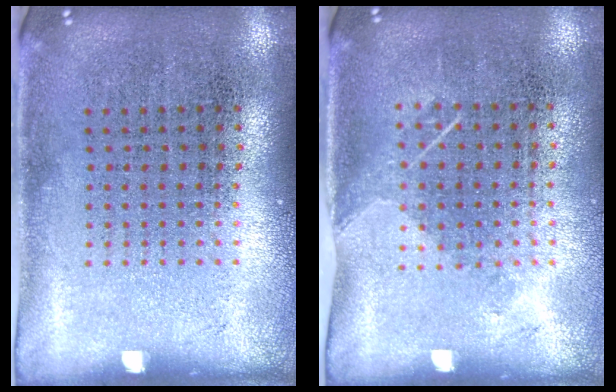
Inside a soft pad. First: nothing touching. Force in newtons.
{"total": 1.2, "press": 0.9, "slide": 0.8}